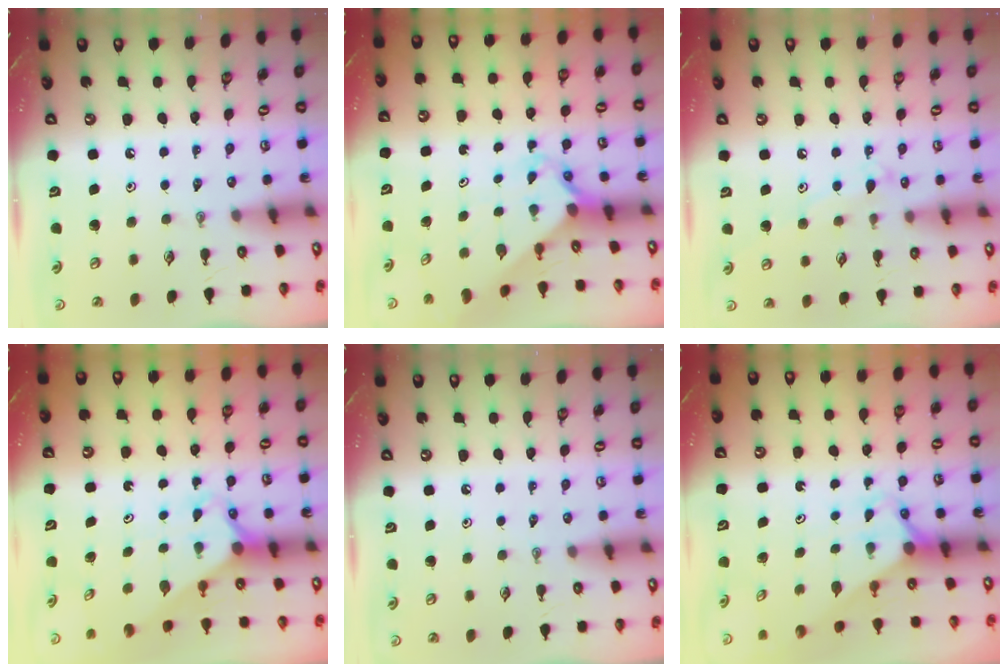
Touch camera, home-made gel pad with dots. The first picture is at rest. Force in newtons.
{"total": 2.3, "press": 2.3, "slide": 0.1}
{"total": 9.0, "press": 9.0, "slide": 0.7}
{"total": 2.6, "press": 2.6, "slide": 0.1}
{"total": 0.0}
{"total": 3.0, "press": 3.0, "slide": 0.0}